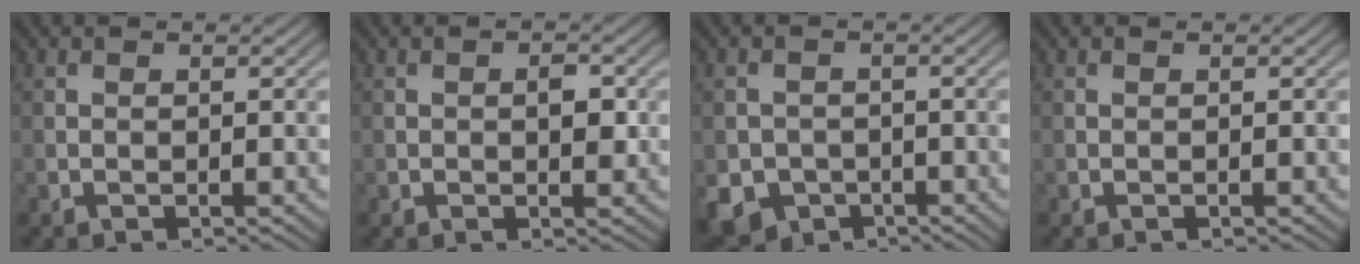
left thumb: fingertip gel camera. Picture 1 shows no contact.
{"total": 2.0, "force": [0.1, 1.1, 1.7], "torque": [-0.023, -0.001, -0.001]}
{"total": 6.5, "force": [-2.9, 5.5, 2.1], "torque": [-0.045, -0.023, -0.057]}
{"total": 0.0}